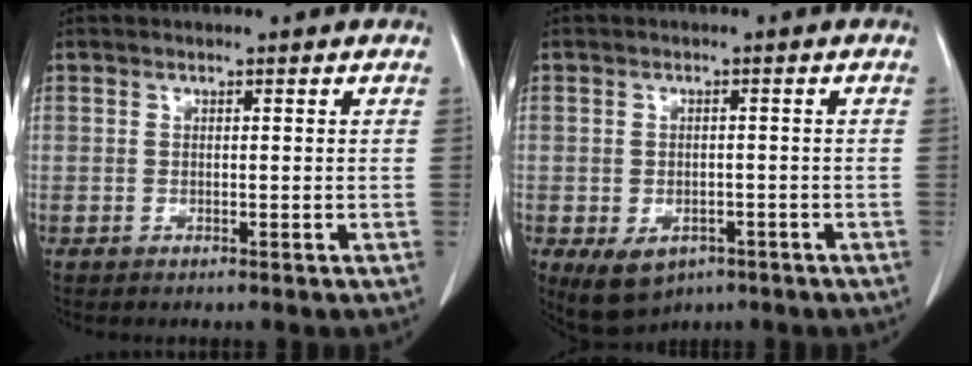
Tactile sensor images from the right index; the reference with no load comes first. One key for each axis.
{"total": 6.5, "fx": -3.5, "fy": 4.5, "fz": 3.2, "tx": -0.050, "ty": -0.002, "tz": -0.040}